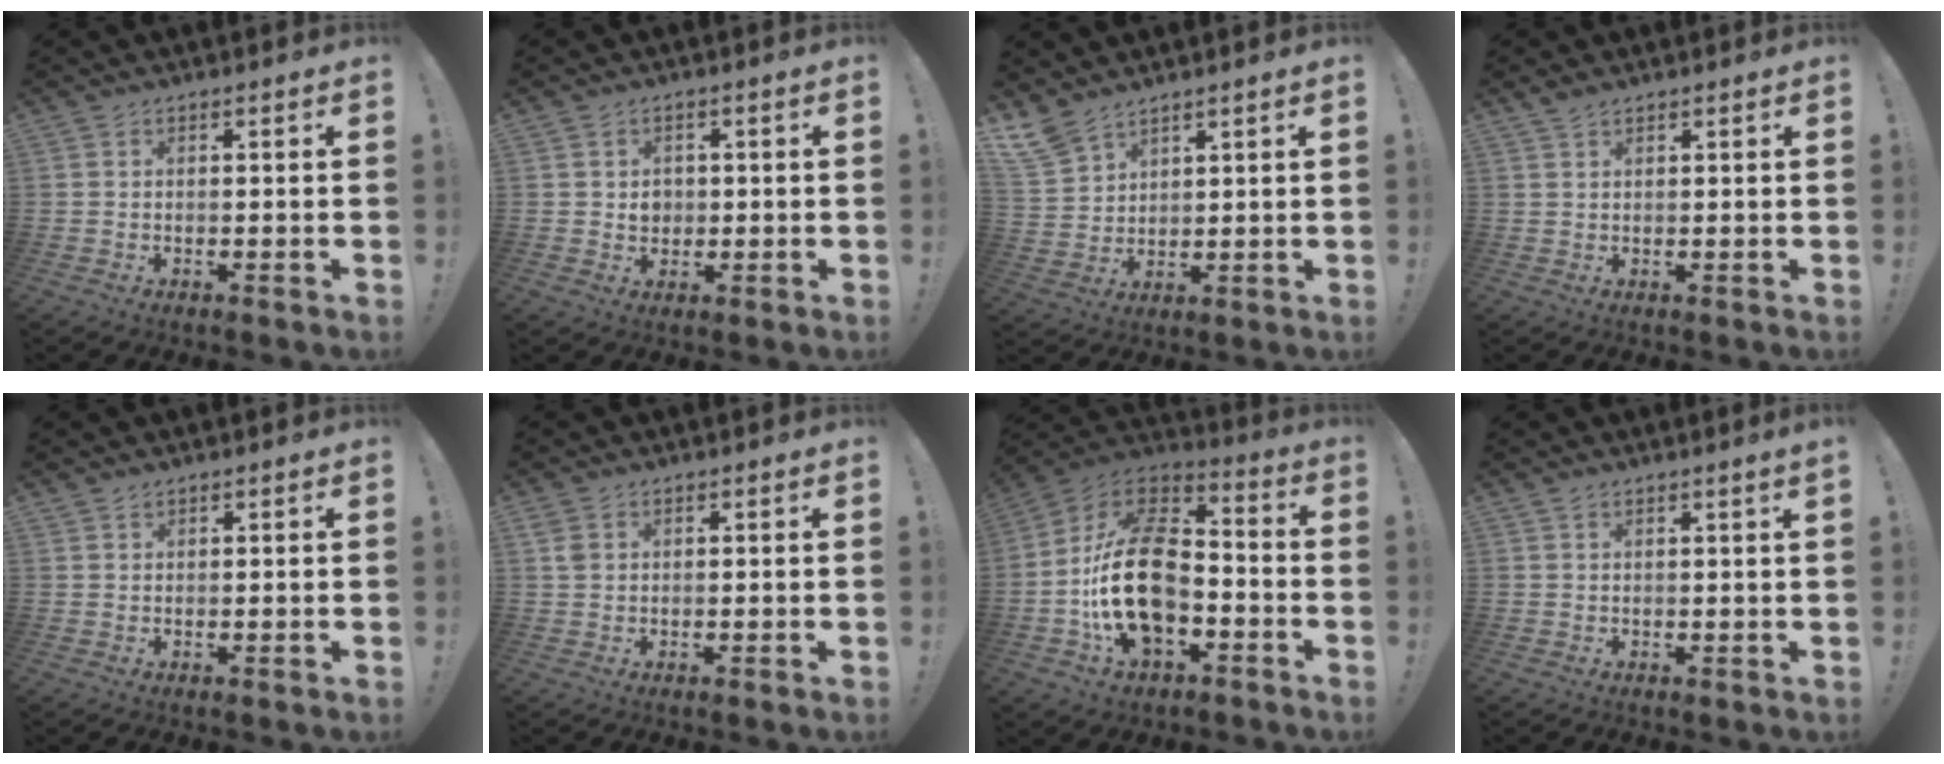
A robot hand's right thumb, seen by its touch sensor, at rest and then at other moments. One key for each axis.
{"total": 3.4, "fx": 0.4, "fy": 3.1, "fz": 1.4, "tx": -0.009, "ty": -0.005, "tz": 0.004}
{"total": 7.7, "fx": 6.3, "fy": 3.5, "fz": 2.6, "tx": -0.053, "ty": -0.038, "tz": 0.126}
{"total": 1.8, "fx": 1.4, "fy": 0.5, "fz": 0.9, "tx": -0.018, "ty": -0.005, "tz": 0.027}
{"total": 1.0, "fx": 0.9, "fy": 0.4, "fz": 0.2, "tx": 0.001, "ty": -0.003, "tz": 0.016}
{"total": 2.4, "fx": 1.1, "fy": 1.7, "fz": 1.3, "tx": -0.017, "ty": 0.000, "tz": 0.020}
{"total": 23.8, "fx": -5.0, "fy": 15.1, "fz": 17.7, "tx": -0.325, "ty": 0.043, "tz": -0.076}
{"total": 1.4, "fx": 1.0, "fy": -0.4, "fz": 0.9, "tx": -0.017, "ty": -0.002, "tz": 0.017}